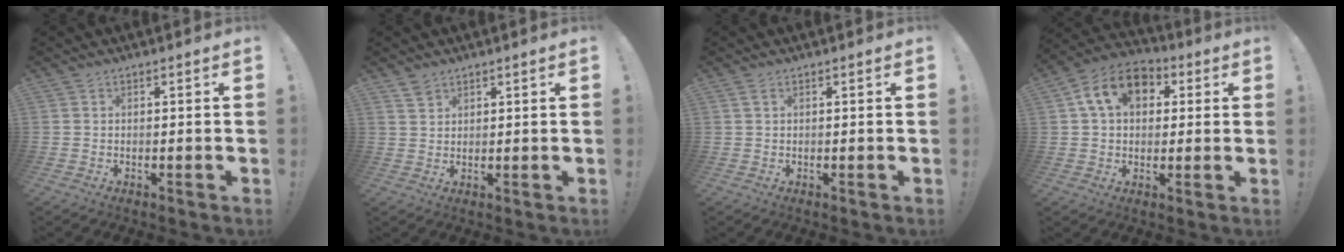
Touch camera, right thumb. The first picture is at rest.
{"total": 2.8, "force": [2.3, 1.5, 0.7], "torque": [-0.009, -0.013, 0.043]}
{"total": 1.0, "force": [0.4, 0.4, 0.9], "torque": [-0.015, 0.002, 0.006]}
{"total": 13.1, "force": [4.5, 9.3, 8.1], "torque": [-0.129, 0.005, 0.088]}